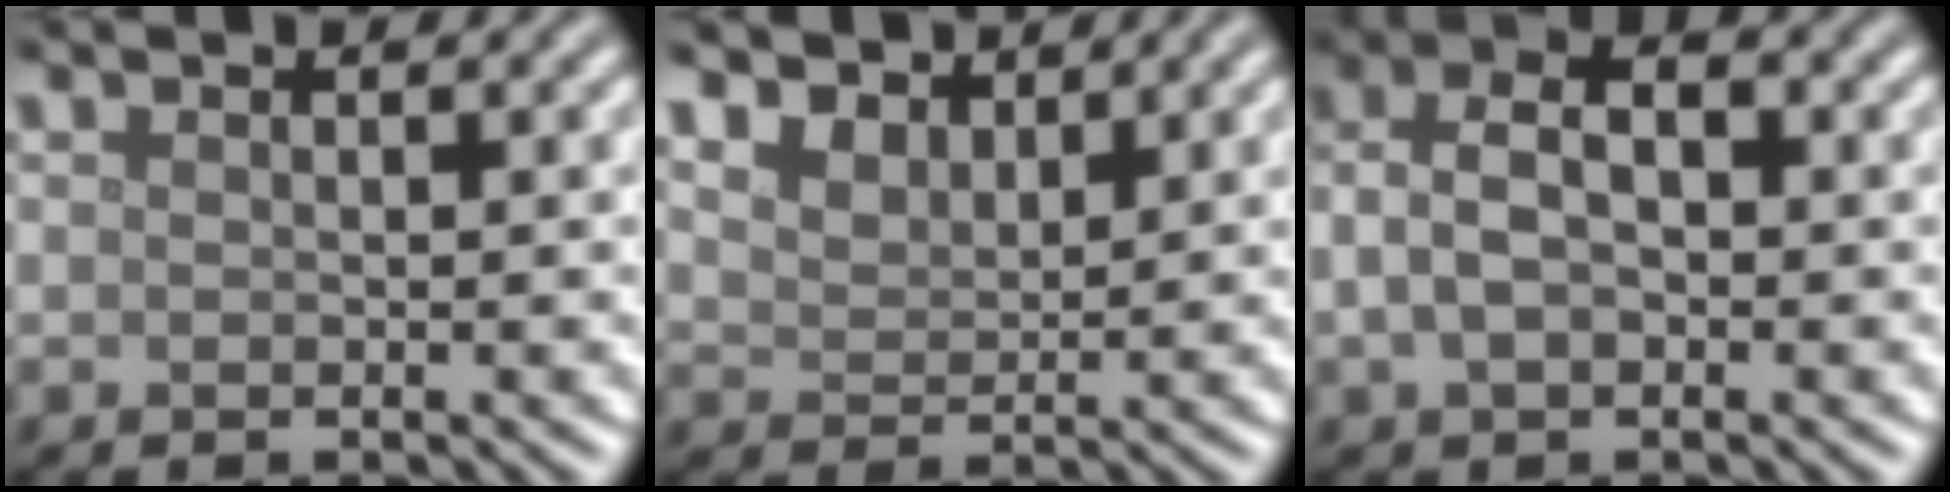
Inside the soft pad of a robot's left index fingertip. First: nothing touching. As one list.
[{"total": 5.0, "force": [4.1, 2.3, 1.7], "torque": [-0.065, -0.001, 0.075]}, {"total": 4.5, "force": [0.0, 2.8, 3.5], "torque": [-0.070, 0.013, -0.005]}]